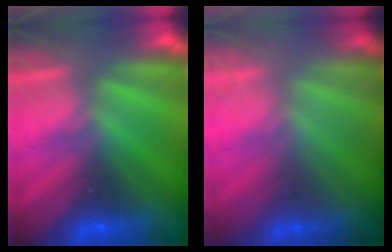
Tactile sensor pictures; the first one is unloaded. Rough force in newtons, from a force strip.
{"total": 1.7}